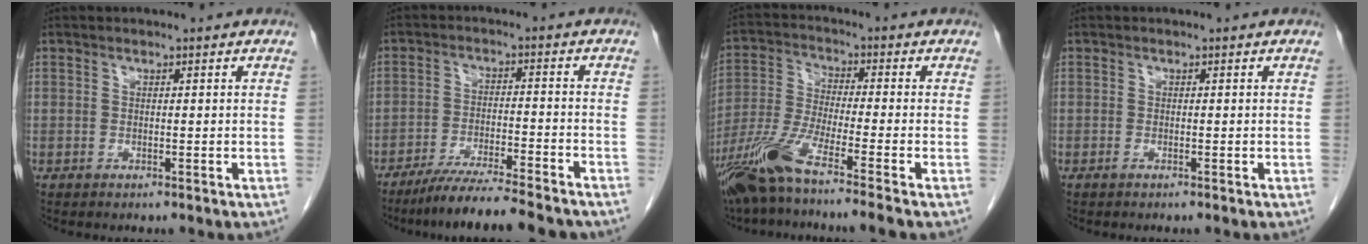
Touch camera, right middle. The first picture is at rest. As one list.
[{"total": 12.1, "force": [-10.5, 0.2, 5.9], "torque": [-0.086, -0.020, -0.166]}, {"total": 10.6, "force": [-7.6, -1.4, 7.3], "torque": [-0.152, -0.033, -0.147]}, {"total": 0.5, "force": [-0.4, -0.1, 0.4], "torque": [-0.006, 0.000, -0.007]}]